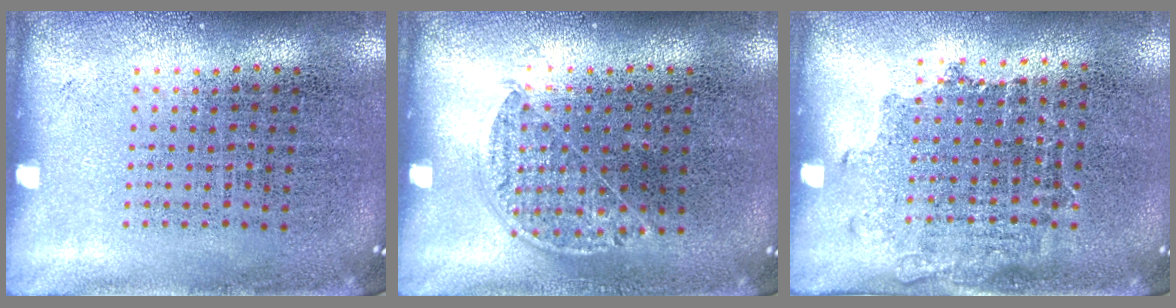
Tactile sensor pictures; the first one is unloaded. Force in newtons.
{"total": 0.8, "press": 0.6, "slide": 0.6}
{"total": 1.1, "press": 0.9, "slide": 0.6}